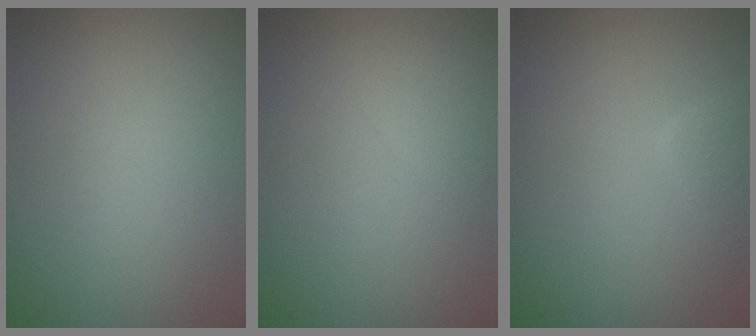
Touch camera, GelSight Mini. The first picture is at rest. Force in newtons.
{"total": 1.2, "press": 1.2, "slide": 0.0}
{"total": 2.1, "press": 2.1, "slide": 0.2}